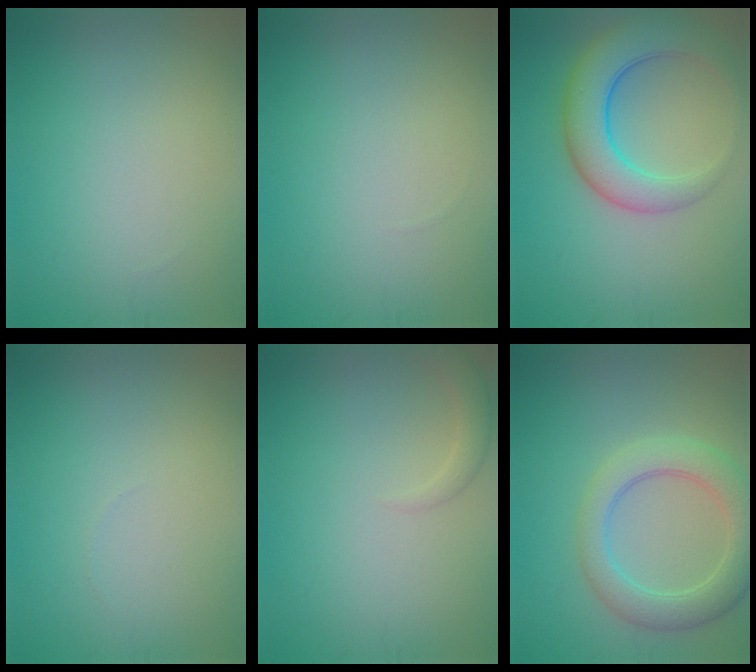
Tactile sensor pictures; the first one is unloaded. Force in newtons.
{"total": 0.0}
{"total": 6.5, "press": 6.5, "slide": 0.5}
{"total": 0.0}
{"total": 1.6, "press": 1.6, "slide": 0.0}
{"total": 5.2, "press": 5.1, "slide": 0.5}